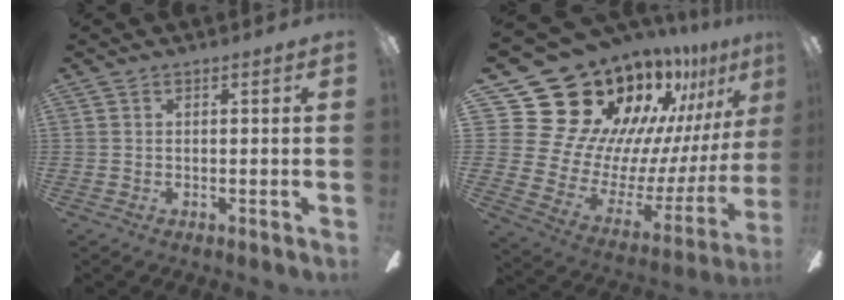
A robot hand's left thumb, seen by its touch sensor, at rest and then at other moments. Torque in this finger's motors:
{"motor_torque": [0.71, 0.94, 1.35, -1.41, 0.13]}